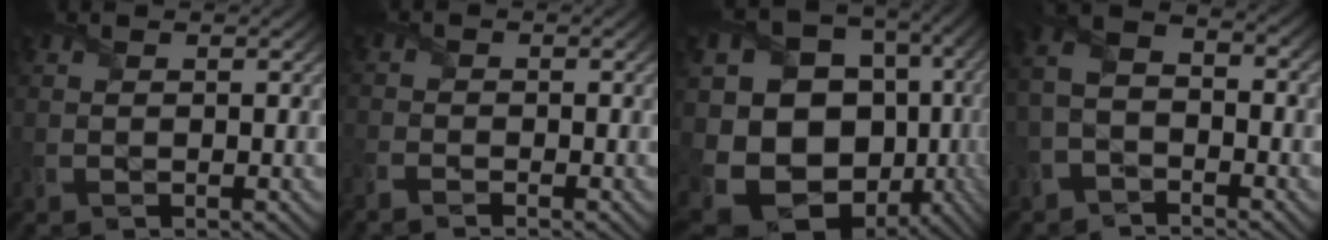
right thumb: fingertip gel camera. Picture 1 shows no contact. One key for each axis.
{"total": 2.4, "fx": -2.1, "fy": 0.6, "fz": 1.1, "tx": -0.033, "ty": -0.005, "tz": -0.051}
{"total": 19.0, "fx": -2.6, "fy": 16.2, "fz": 9.6, "tx": -0.217, "ty": -0.041, "tz": -0.003}
{"total": 5.5, "fx": -2.2, "fy": 3.1, "fz": 3.9, "tx": -0.093, "ty": 0.007, "tz": -0.060}